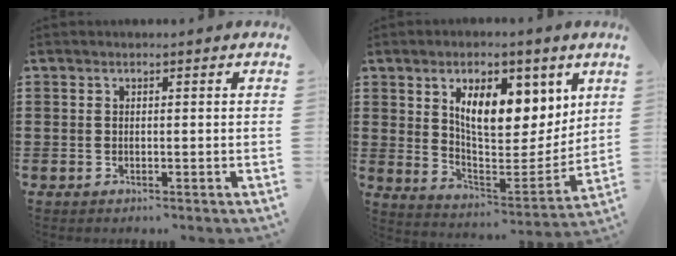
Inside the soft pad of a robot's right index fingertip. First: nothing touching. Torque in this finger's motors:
{"motor_torque": [1.40, 0.73, 1.05, 0.21]}